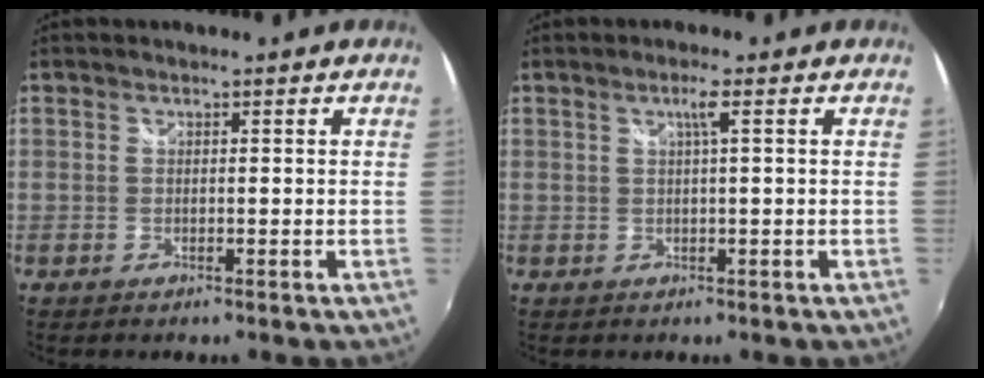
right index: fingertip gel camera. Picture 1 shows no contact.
{"total": 2.0, "force": [0.6, -0.4, 1.8], "torque": [-0.034, 0.001, 0.011]}